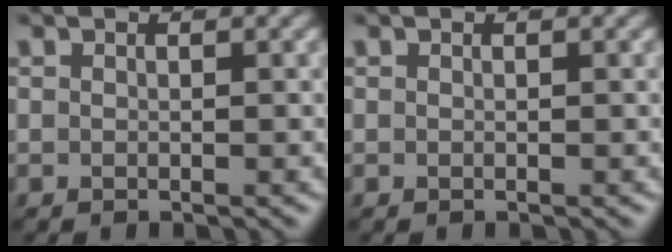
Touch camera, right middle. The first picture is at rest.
{"total": 0.0}